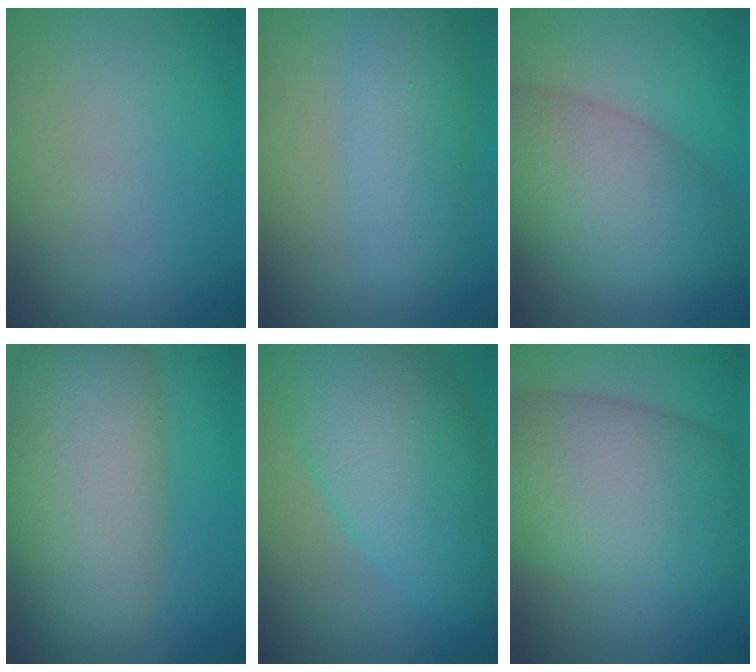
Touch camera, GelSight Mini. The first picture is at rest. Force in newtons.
{"total": 4.5, "press": 4.5, "slide": 0.2}
{"total": 7.7, "press": 7.7, "slide": 0.0}
{"total": 10.4, "press": 10.3, "slide": 0.5}
{"total": 11.9, "press": 11.9, "slide": 0.3}
{"total": 11.3, "press": 11.3, "slide": 0.3}